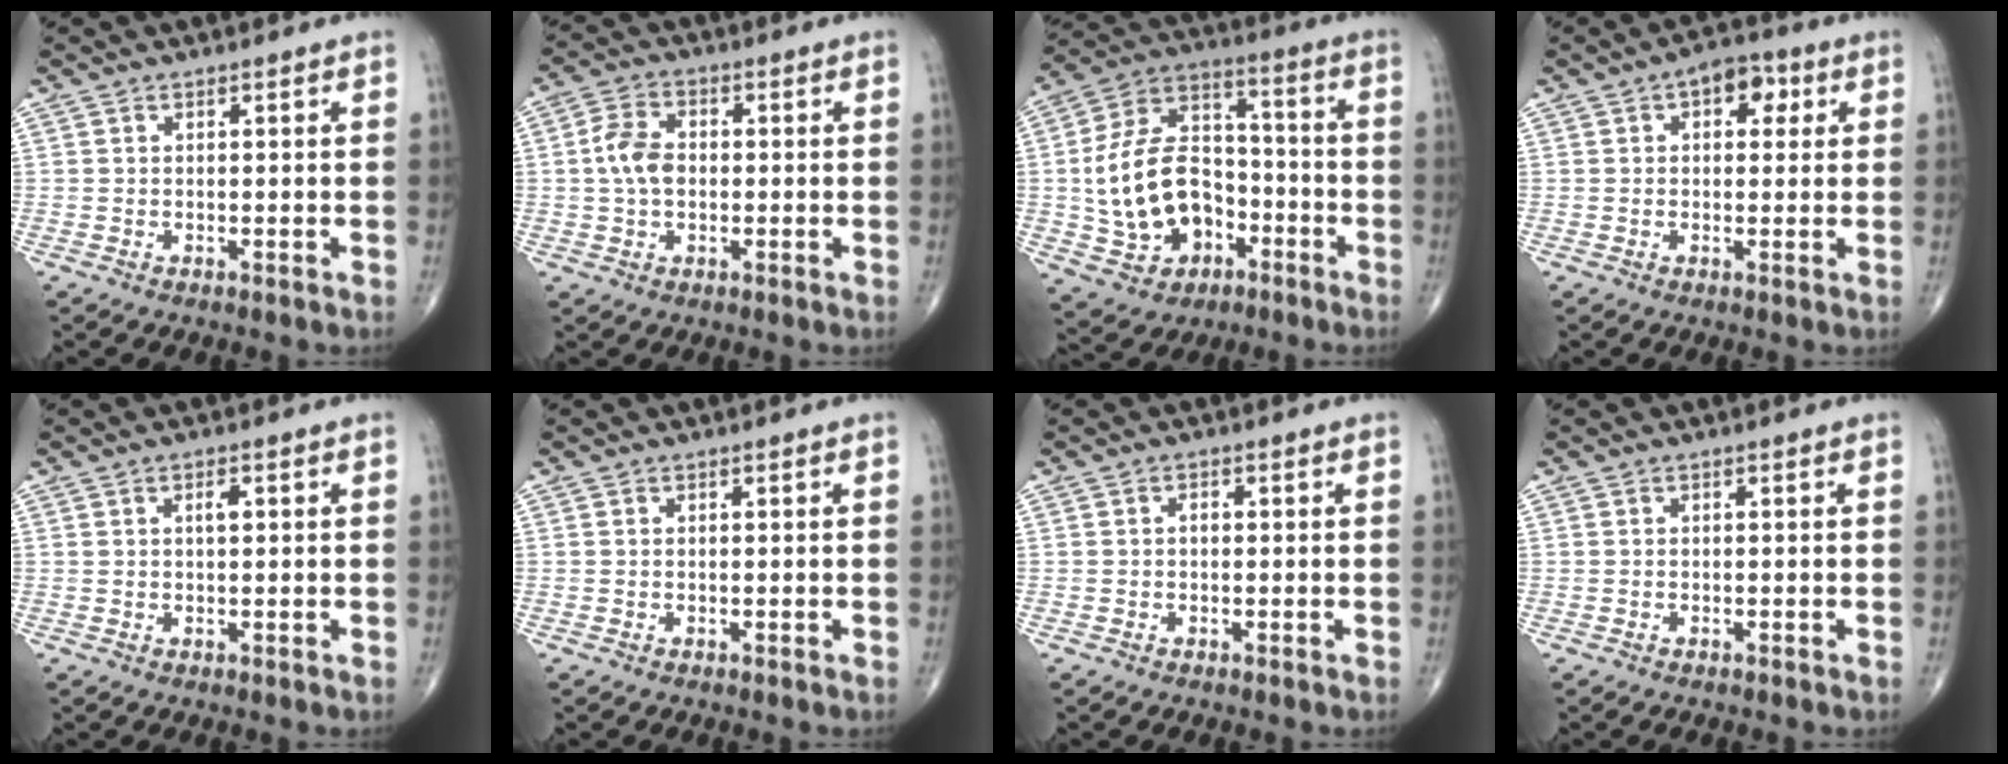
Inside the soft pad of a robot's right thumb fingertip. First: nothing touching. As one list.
[{"total": 6.5, "force": [0.0, 4.4, 4.8], "torque": [-0.091, 0.013, -0.007]}, {"total": 17.9, "force": [-4.2, 12.8, 11.7], "torque": [-0.190, 0.046, -0.068]}, {"total": 6.7, "force": [2.3, 4.0, 4.9], "torque": [-0.039, 0.009, 0.024]}, {"total": 1.9, "force": [0.5, 0.8, 1.7], "torque": [-0.028, 0.001, 0.009]}, {"total": 0.0}, {"total": 1.0, "force": [-0.1, 0.7, 0.7], "torque": [-0.008, 0.002, -0.005]}, {"total": 0.0}]